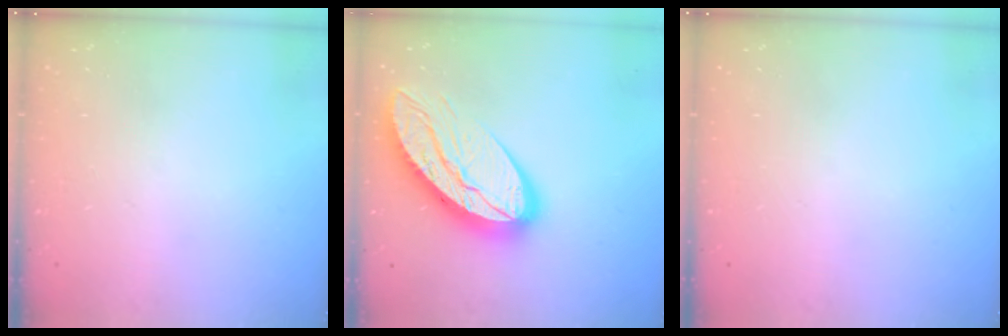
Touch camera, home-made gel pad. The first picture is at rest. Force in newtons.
{"total": 16.8, "press": 16.7, "slide": 1.5}
{"total": 0.0}